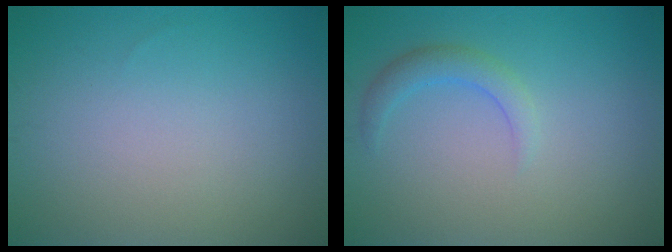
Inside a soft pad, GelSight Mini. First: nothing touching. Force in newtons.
{"total": 2.0, "press": 2.0, "slide": 0.1}